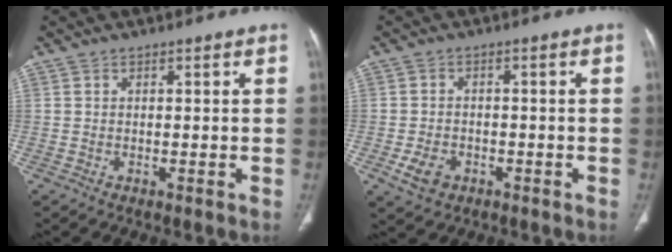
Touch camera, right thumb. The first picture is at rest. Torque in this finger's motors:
{"motor_torque": [-0.13, 0.25, -0.18, -0.10, 0.12]}